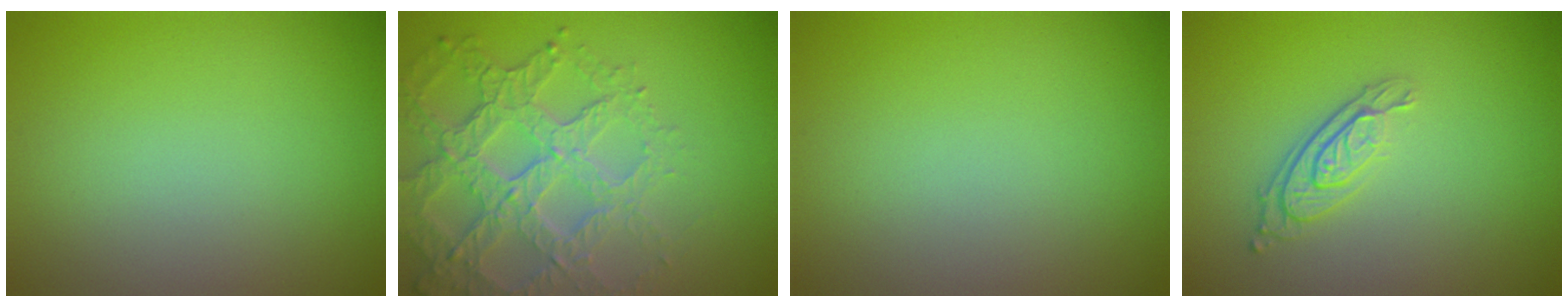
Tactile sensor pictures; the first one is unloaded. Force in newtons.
{"total": 6.5, "press": 4.9, "slide": 4.3}
{"total": 0.0}
{"total": 3.0, "press": 2.2, "slide": 2.0}